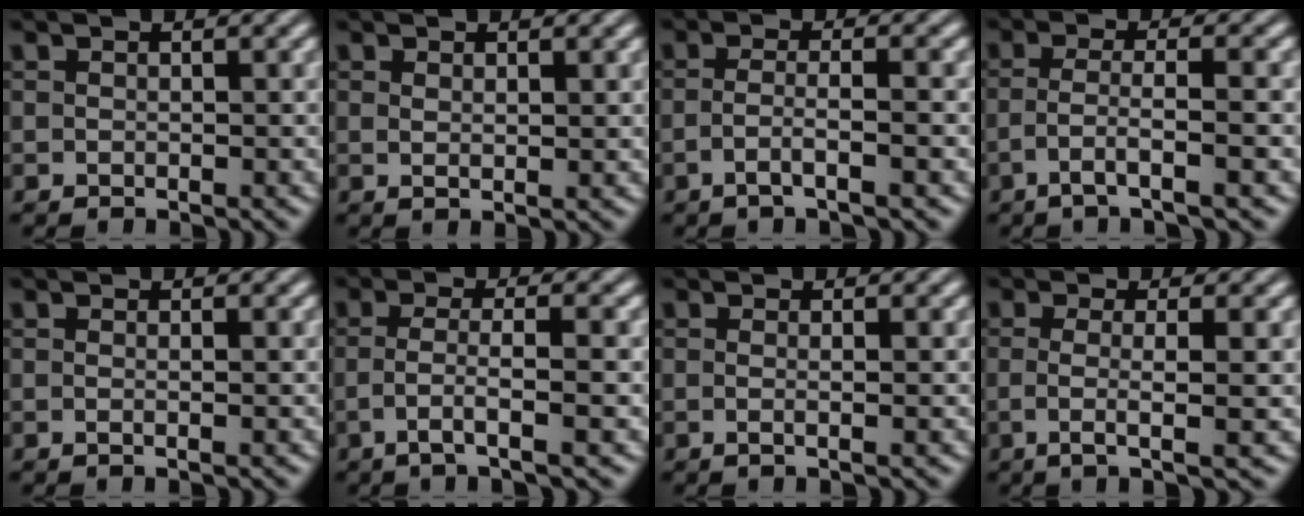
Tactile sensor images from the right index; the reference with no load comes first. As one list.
[{"total": 1.3, "force": [0.7, -0.9, 0.5], "torque": [0.000, -0.007, 0.019]}, {"total": 2.6, "force": [-1.4, -0.8, 2.0], "torque": [-0.040, -0.012, -0.018]}, {"total": 3.5, "force": [-2.0, -0.6, 2.8], "torque": [-0.054, -0.018, -0.024]}, {"total": 0.7, "force": [-0.2, -0.3, 0.6], "torque": [-0.014, -0.005, -0.003]}, {"total": 3.4, "force": [-1.3, -0.6, 3.0], "torque": [-0.060, -0.016, -0.014]}, {"total": 1.3, "force": [-0.3, -0.9, 1.0], "torque": [-0.022, -0.008, -0.001]}, {"total": 3.3, "force": [-0.4, -0.8, 3.1], "torque": [-0.055, -0.013, 0.000]}]